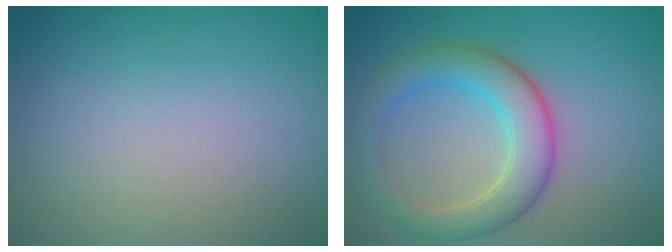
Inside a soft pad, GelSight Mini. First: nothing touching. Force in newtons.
{"total": 5.1, "press": 5.1, "slide": 0.3}